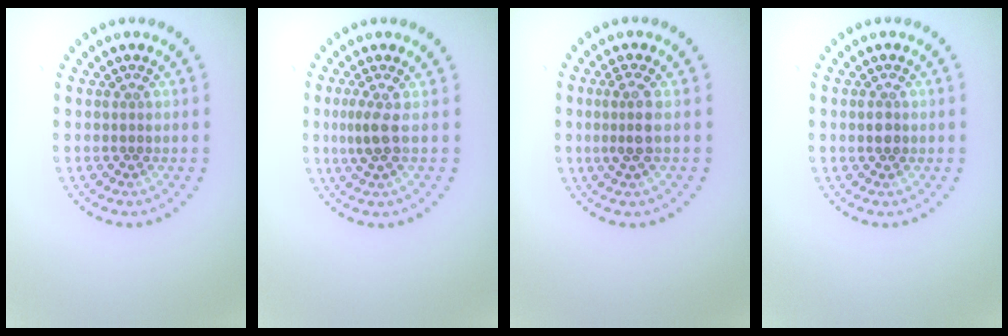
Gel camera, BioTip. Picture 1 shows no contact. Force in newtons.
{"total": 1.9, "press": 1.4, "slide": 1.4}
{"total": 2.1, "press": 1.7, "slide": 1.2}
{"total": 1.1, "press": 1.1, "slide": 0.2}